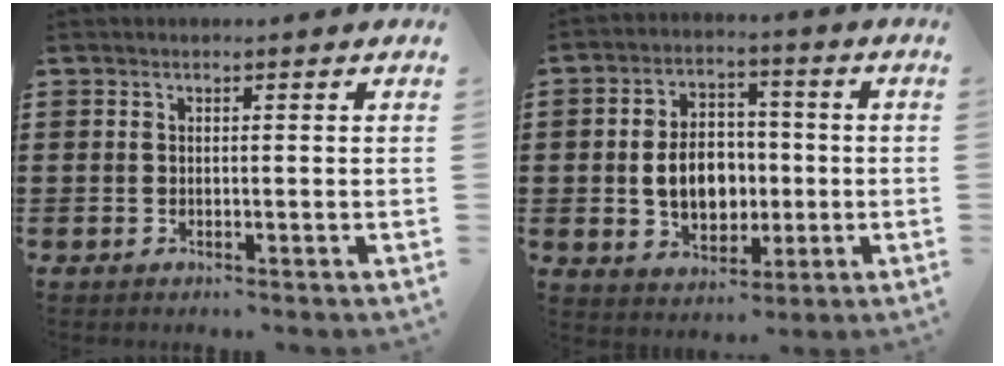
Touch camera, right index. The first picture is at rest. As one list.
[{"total": 7.8, "force": [-0.8, 5.6, 5.4], "torque": [-0.090, 0.003, -0.019]}]